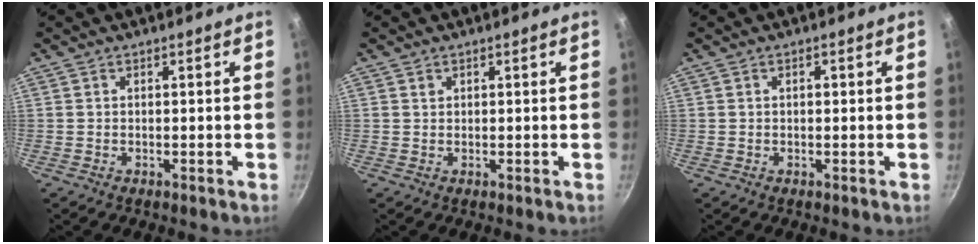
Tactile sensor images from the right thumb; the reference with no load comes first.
{"total": 0.7, "force": [0.4, 0.5, 0.2], "torque": [-0.003, 0.001, 0.007]}
{"total": 0.9, "force": [0.1, 0.5, 0.7], "torque": [-0.009, 0.003, 0.001]}